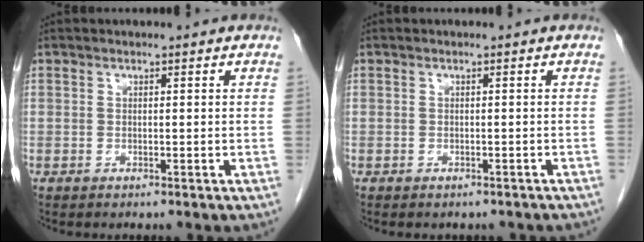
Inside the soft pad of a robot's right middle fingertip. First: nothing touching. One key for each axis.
{"total": 2.6, "fx": -2.3, "fy": 1.0, "fz": 0.7, "tx": -0.012, "ty": -0.003, "tz": -0.025}